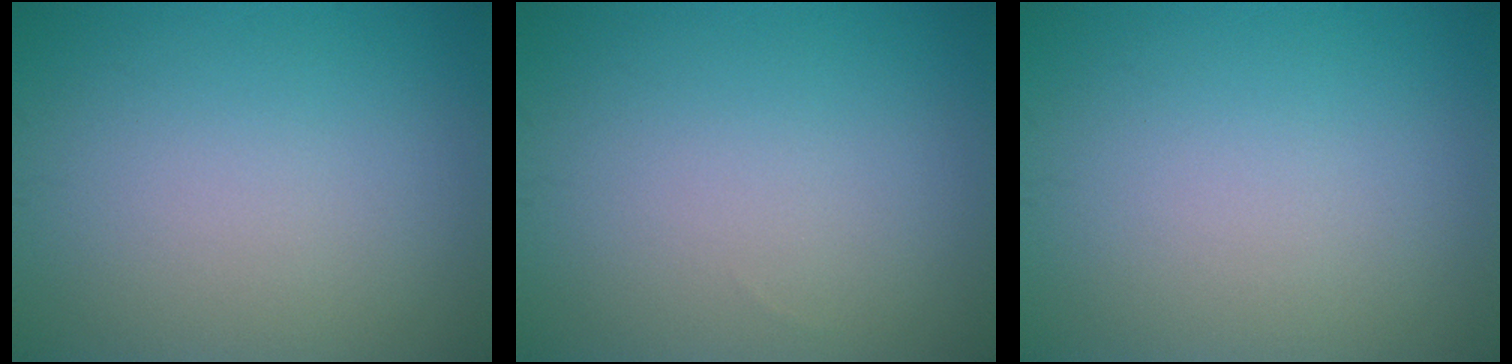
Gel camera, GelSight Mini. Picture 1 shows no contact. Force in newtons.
{"total": 0.0}
{"total": 0.0}